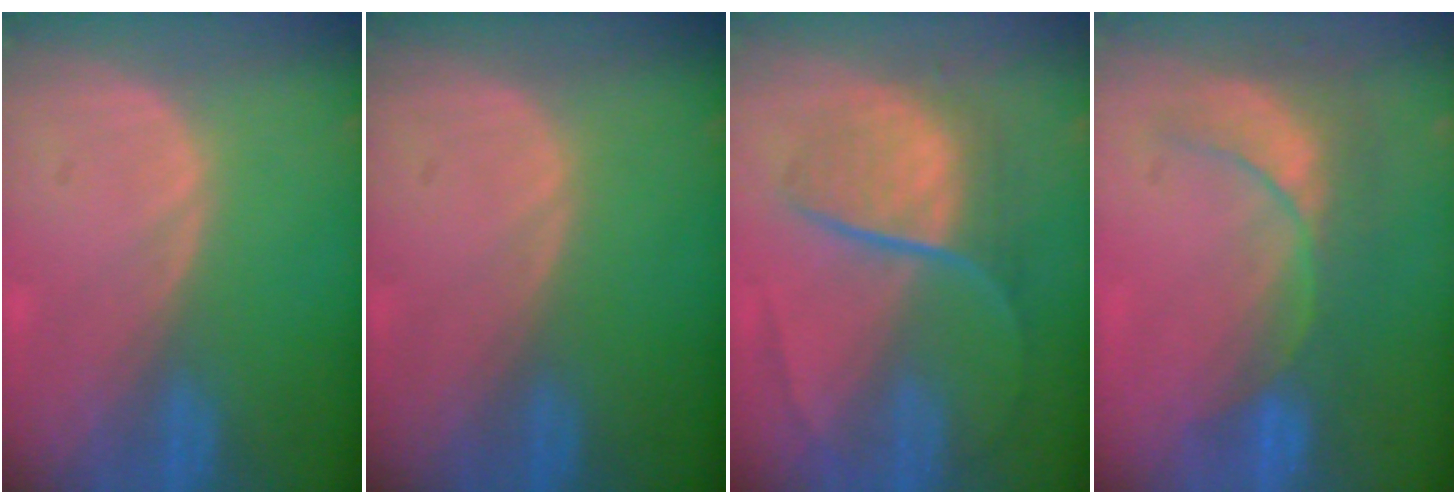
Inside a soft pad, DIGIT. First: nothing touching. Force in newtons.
{"total": 0.0}
{"total": 9.2, "press": 7.6, "slide": 5.2}
{"total": 9.0, "press": 7.8, "slide": 4.6}